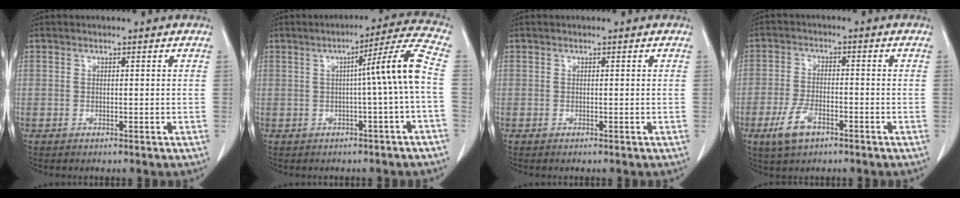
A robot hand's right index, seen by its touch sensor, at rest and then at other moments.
{"total": 8.4, "force": [-0.5, -1.6, 8.2], "torque": [-0.113, 0.018, -0.006]}
{"total": 0.0}
{"total": 5.8, "force": [-3.2, 2.5, 4.1], "torque": [-0.088, -0.005, -0.054]}